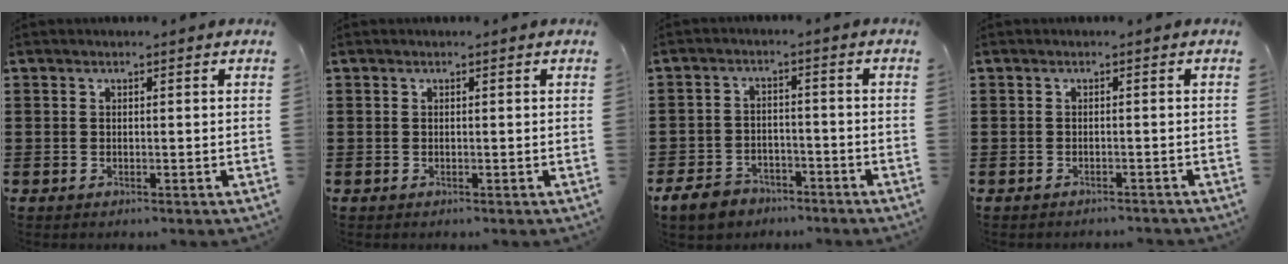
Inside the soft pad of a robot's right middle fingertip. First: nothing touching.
{"total": 0.0}
{"total": 4.3, "force": [-3.8, 1.7, 1.1], "torque": [-0.043, 0.004, -0.084]}
{"total": 0.7, "force": [-0.7, 0.0, 0.0], "torque": [-0.002, 0.000, -0.015]}